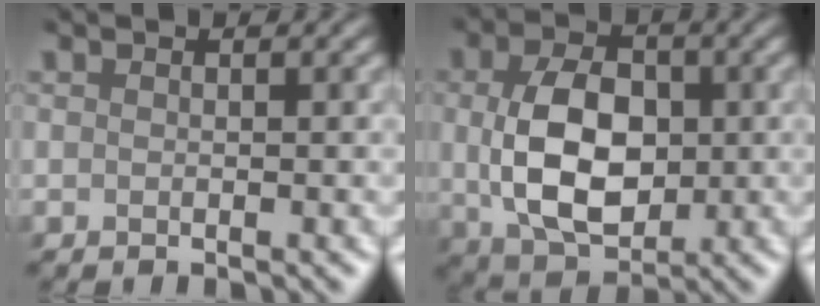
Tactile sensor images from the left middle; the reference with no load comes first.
{"total": 7.7, "force": [0.3, 5.0, 5.8], "torque": [-0.130, -0.003, 0.012]}